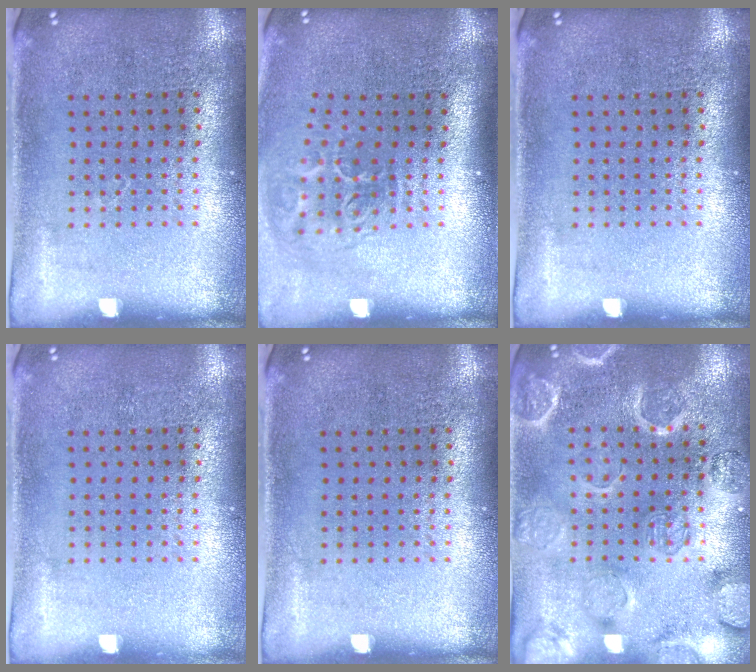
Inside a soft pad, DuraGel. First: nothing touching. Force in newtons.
{"total": 2.1, "press": 1.3, "slide": 1.6}
{"total": 0.0}
{"total": 0.0}
{"total": 0.0}
{"total": 2.9, "press": 2.8, "slide": 0.3}